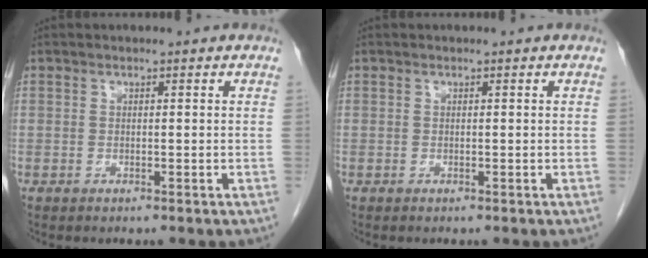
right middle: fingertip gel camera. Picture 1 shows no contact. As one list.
[{"total": 0.0}]